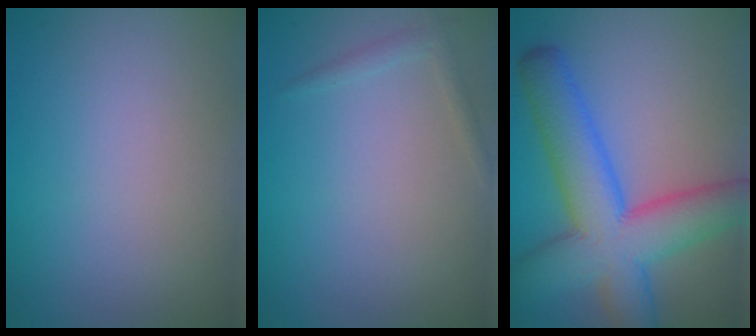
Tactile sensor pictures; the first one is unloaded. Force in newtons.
{"total": 1.1, "press": 1.1, "slide": 0.0}
{"total": 10.1, "press": 10.1, "slide": 0.4}